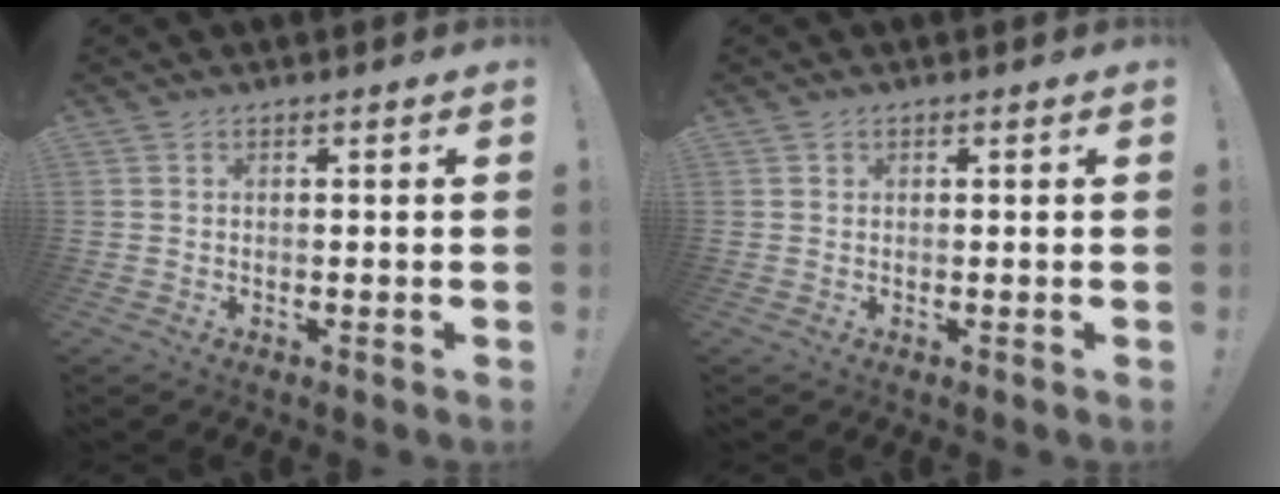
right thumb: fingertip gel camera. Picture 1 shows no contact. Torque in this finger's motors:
{"motor_torque": [0.01, 0.19, 0.00, -0.16, -0.04]}